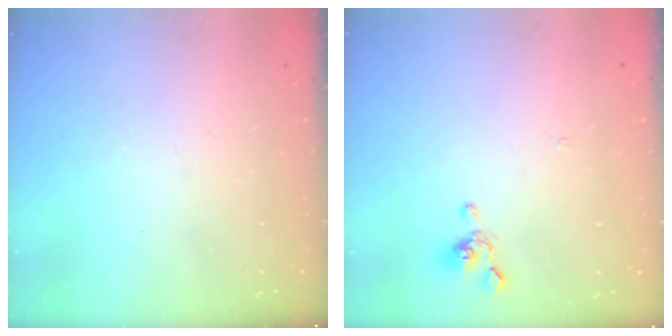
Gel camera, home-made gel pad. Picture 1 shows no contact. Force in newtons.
{"total": 1.5, "press": 1.3, "slide": 0.7}